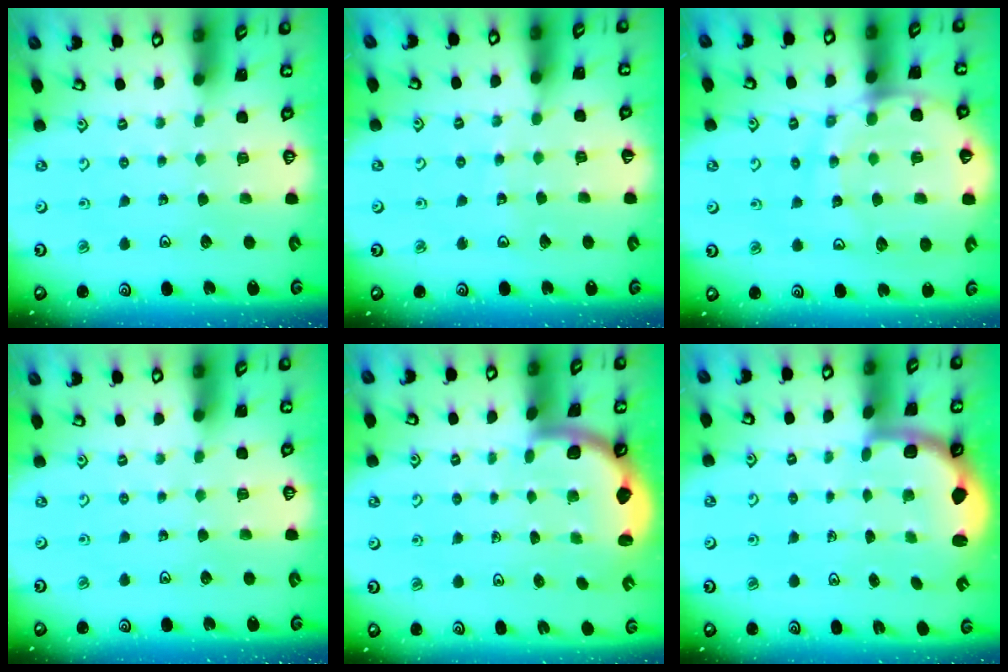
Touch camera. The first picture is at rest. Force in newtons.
{"total": 3.4, "press": 3.4, "slide": 0.3}
{"total": 16.0, "press": 15.9, "slide": 1.9}
{"total": 0.0}
{"total": 1.8, "press": 1.8, "slide": 0.1}
{"total": 2.3, "press": 2.0, "slide": 1.1}